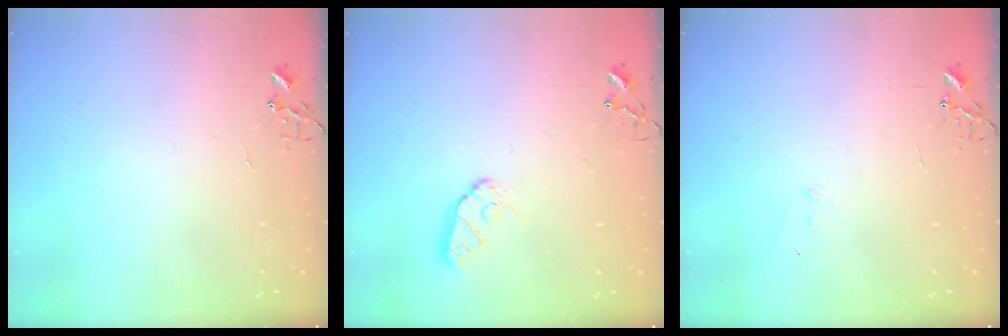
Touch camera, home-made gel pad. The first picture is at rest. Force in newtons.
{"total": 8.0, "press": 8.0, "slide": 0.5}
{"total": 5.6, "press": 5.6, "slide": 0.7}